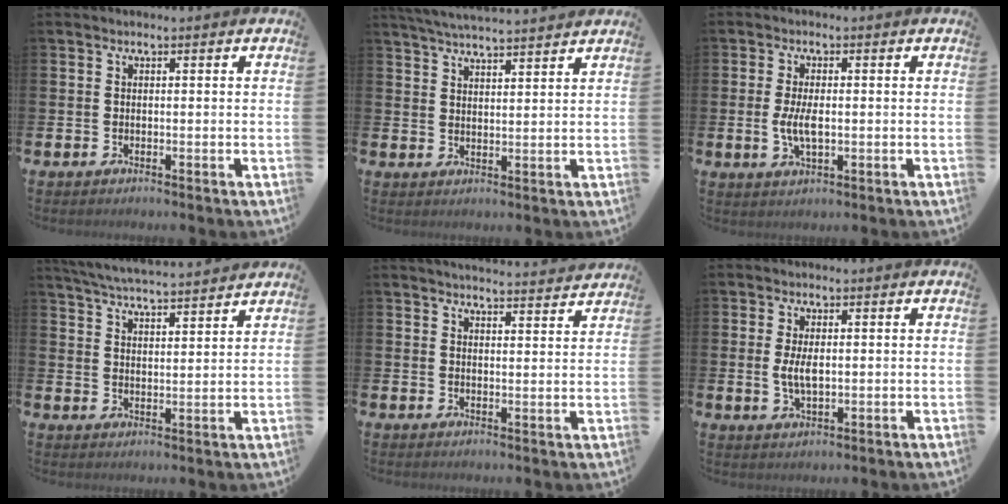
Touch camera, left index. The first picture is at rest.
{"total": 4.6, "force": [4.5, -0.1, 0.8], "torque": [-0.029, -0.021, 0.082]}
{"total": 4.1, "force": [-0.2, 1.7, 3.7], "torque": [-0.069, -0.001, -0.009]}
{"total": 5.5, "force": [5.4, 0.0, 0.9], "torque": [-0.037, -0.036, 0.095]}
{"total": 3.7, "force": [3.7, -0.1, 0.2], "torque": [0.002, -0.030, 0.063]}
{"total": 3.5, "force": [0.3, 1.6, 3.1], "torque": [-0.047, 0.000, 0.000]}